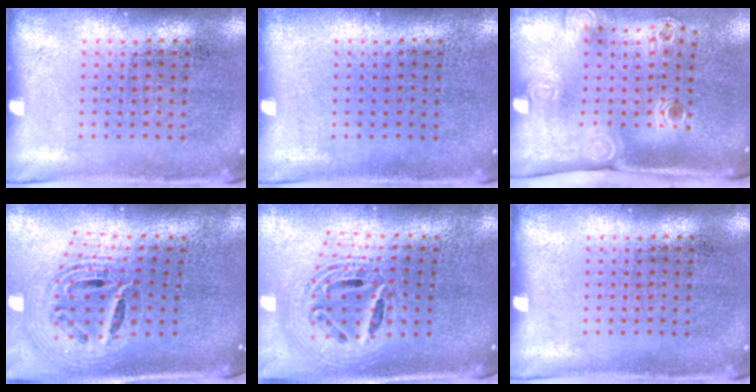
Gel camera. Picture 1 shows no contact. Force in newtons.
{"total": 0.0}
{"total": 2.3, "press": 1.6, "slide": 1.7}
{"total": 2.2, "press": 1.6, "slide": 1.5}
{"total": 2.3, "press": 1.7, "slide": 1.5}
{"total": 0.0}